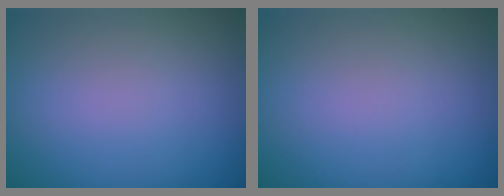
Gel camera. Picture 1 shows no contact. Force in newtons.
{"total": 0.0}